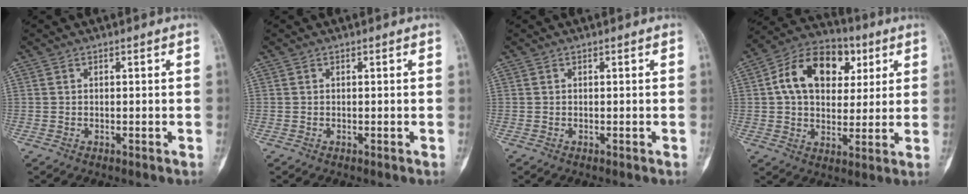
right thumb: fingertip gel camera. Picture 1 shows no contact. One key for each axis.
{"total": 0.0}
{"total": 0.0}
{"total": 16.8, "fx": 4.8, "fy": 11.6, "fz": 11.1, "tx": -0.153, "ty": 0.009, "tz": 0.073}